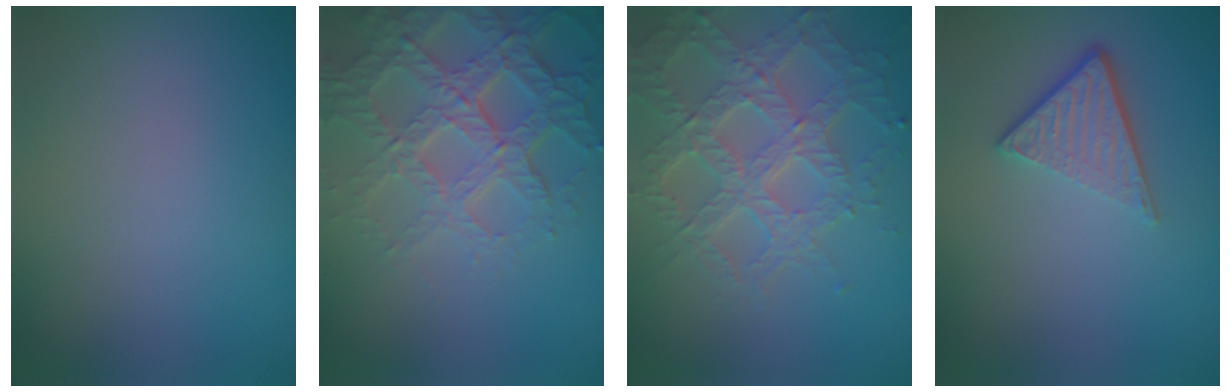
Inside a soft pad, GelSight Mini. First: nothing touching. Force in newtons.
{"total": 7.3, "press": 5.3, "slide": 5.1}
{"total": 7.2, "press": 5.3, "slide": 4.9}
{"total": 3.9, "press": 2.7, "slide": 2.9}